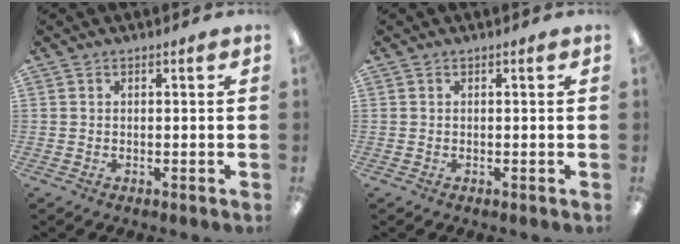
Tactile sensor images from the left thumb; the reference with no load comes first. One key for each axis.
{"total": 0.0}